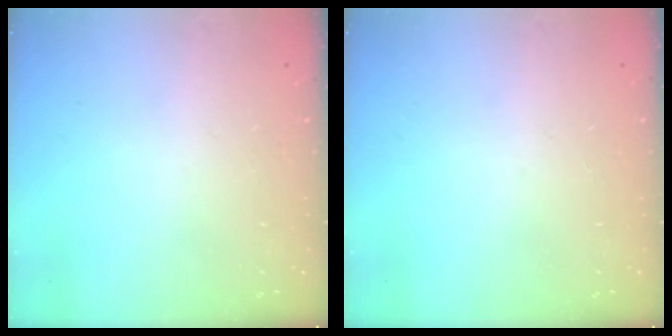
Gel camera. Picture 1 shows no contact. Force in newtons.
{"total": 0.0}